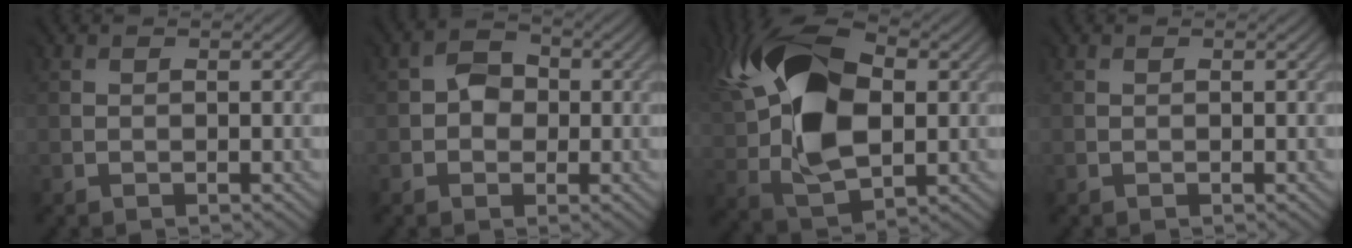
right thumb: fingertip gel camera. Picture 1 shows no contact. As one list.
[{"total": 3.1, "force": [-0.1, 2.7, 1.5], "torque": [-0.018, 0.005, -0.006]}, {"total": 14.7, "force": [3.3, 8.5, 11.5], "torque": [-0.239, 0.029, 0.043]}, {"total": 0.0}]